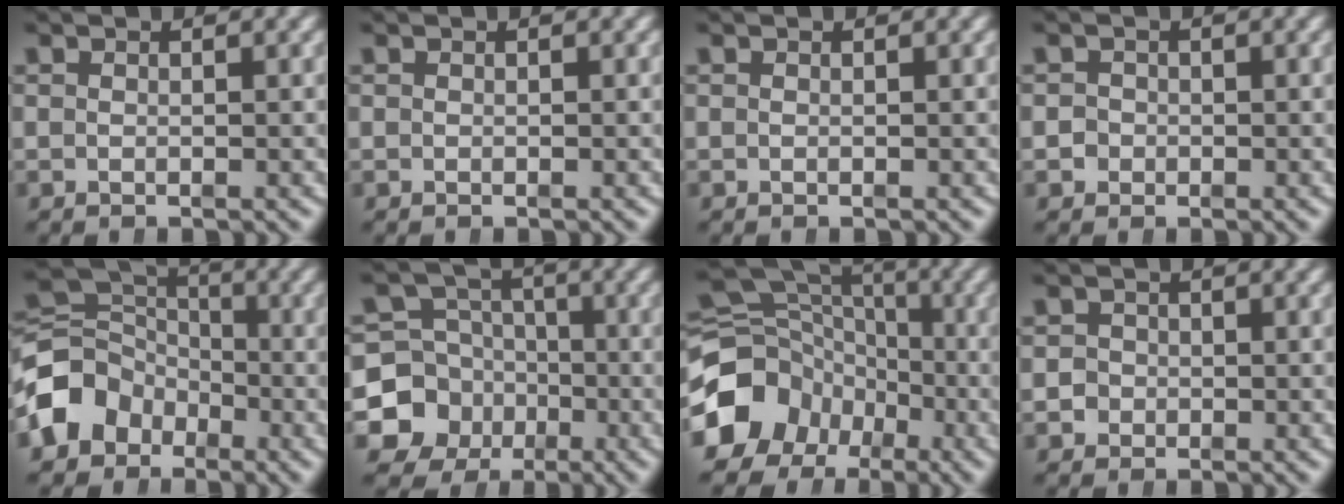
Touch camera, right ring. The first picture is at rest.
{"total": 0.0}
{"total": 0.0}
{"total": 2.1, "force": [-0.5, 2.1, 0.2], "torque": [-0.012, -0.006, -0.012]}
{"total": 8.9, "force": [-1.3, 7.7, 4.3], "torque": [-0.095, -0.024, -0.024]}
{"total": 14.0, "force": [-4.1, 12.6, 4.5], "torque": [-0.085, -0.063, -0.067]}
{"total": 13.3, "force": [-2.8, 11.3, 6.4], "torque": [-0.118, -0.043, -0.040]}
{"total": 2.7, "force": [-0.6, 2.6, 0.4], "torque": [-0.018, -0.009, -0.013]}